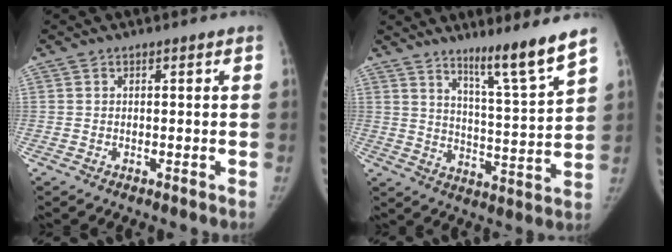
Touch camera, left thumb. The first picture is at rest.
{"total": 11.0, "force": [8.3, -0.6, 7.2], "torque": [-0.109, -0.070, 0.136]}